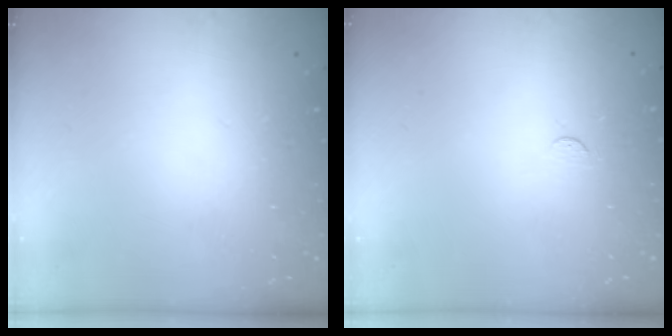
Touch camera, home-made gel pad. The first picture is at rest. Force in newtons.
{"total": 3.7, "press": 3.7, "slide": 0.4}